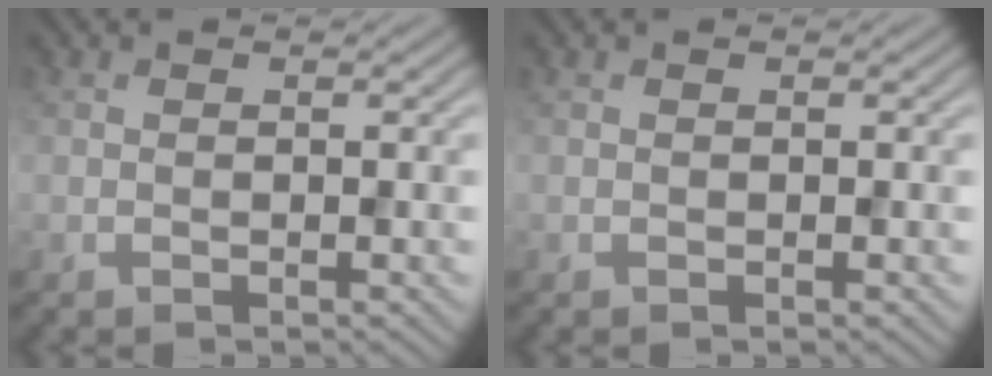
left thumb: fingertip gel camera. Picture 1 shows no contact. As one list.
[{"total": 0.0}]